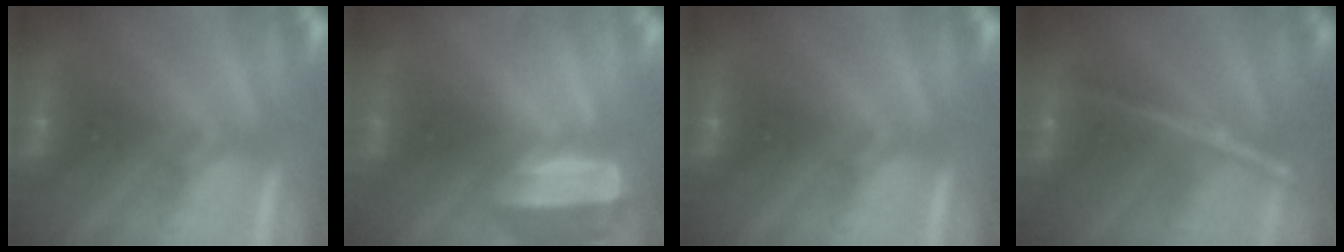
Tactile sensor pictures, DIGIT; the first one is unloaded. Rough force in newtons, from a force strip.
{"total": 7.2}
{"total": 0.0}
{"total": 1.9}